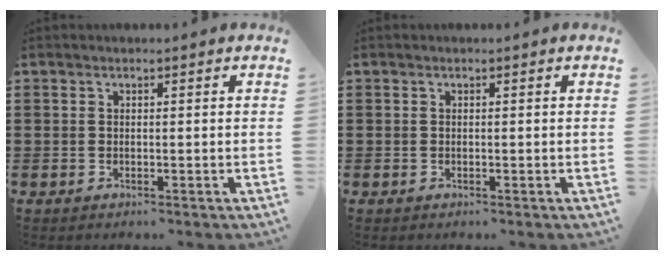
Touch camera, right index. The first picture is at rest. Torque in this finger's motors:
{"motor_torque": [0.12, 0.01, 0.00, 0.00]}